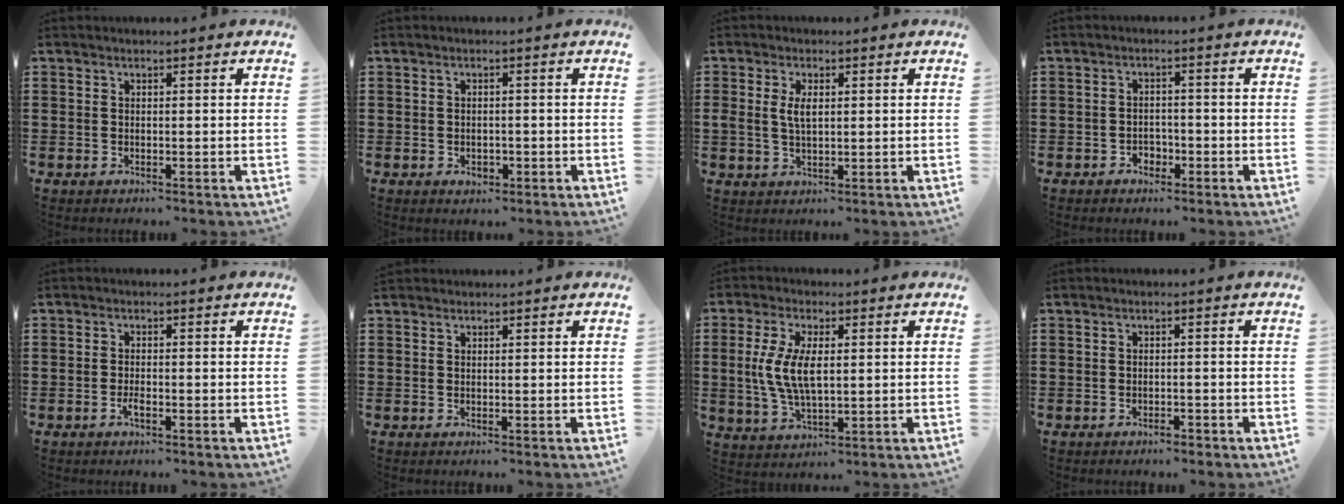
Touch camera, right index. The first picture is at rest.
{"total": 1.5, "force": [-0.5, 1.0, 1.0], "torque": [-0.020, 0.002, -0.011]}
{"total": 3.6, "force": [0.7, 1.7, 3.1], "torque": [-0.064, 0.007, 0.010]}
{"total": 2.0, "force": [-1.4, 1.4, 0.6], "torque": [-0.018, 0.000, -0.030]}
{"total": 1.6, "force": [-0.9, 0.3, 1.3], "torque": [-0.033, -0.004, -0.018]}
{"total": 0.6, "force": [0.6, 0.3, -0.1], "torque": [0.000, 0.002, 0.012]}
{"total": 7.6, "force": [0.6, 3.4, 6.8], "torque": [-0.152, 0.003, 0.006]}
{"total": 1.2, "force": [-1.1, 0.2, 0.4], "torque": [-0.012, -0.002, -0.022]}